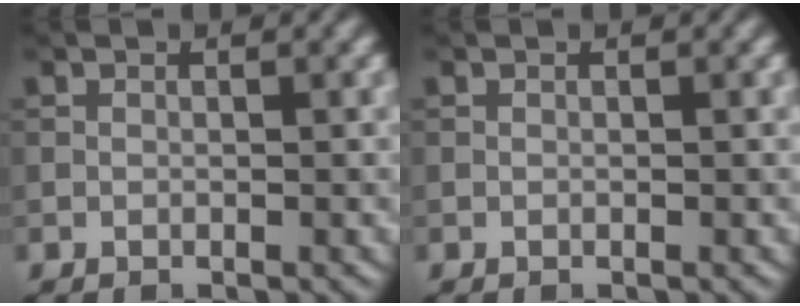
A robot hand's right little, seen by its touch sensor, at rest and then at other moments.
{"total": 0.0}